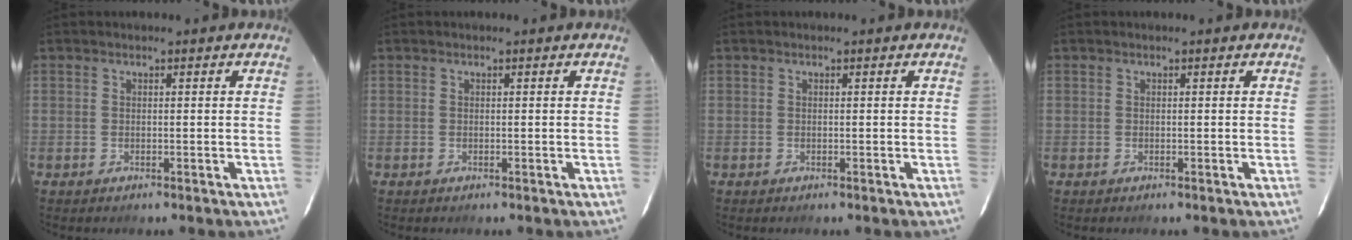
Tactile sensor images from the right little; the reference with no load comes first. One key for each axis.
{"total": 0.0}
{"total": 0.0}
{"total": 0.0}